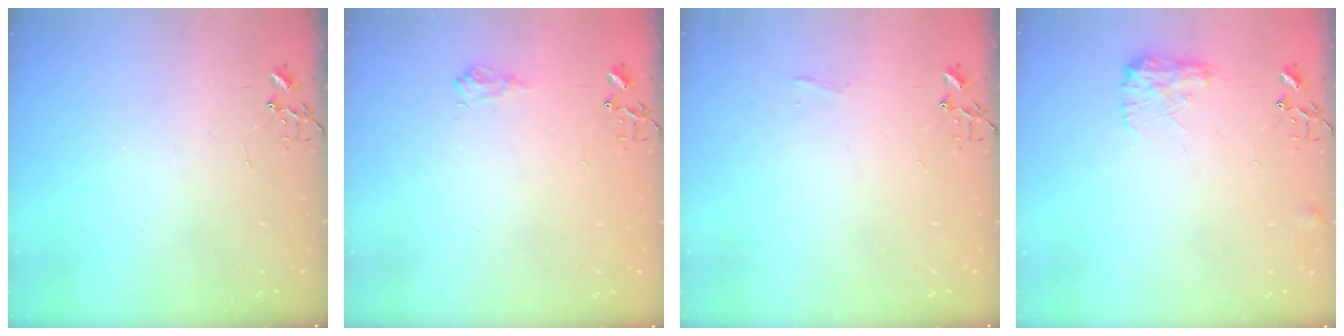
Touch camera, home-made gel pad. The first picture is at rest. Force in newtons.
{"total": 6.8, "press": 6.8, "slide": 0.8}
{"total": 3.7, "press": 3.6, "slide": 0.5}
{"total": 9.5, "press": 9.5, "slide": 0.3}